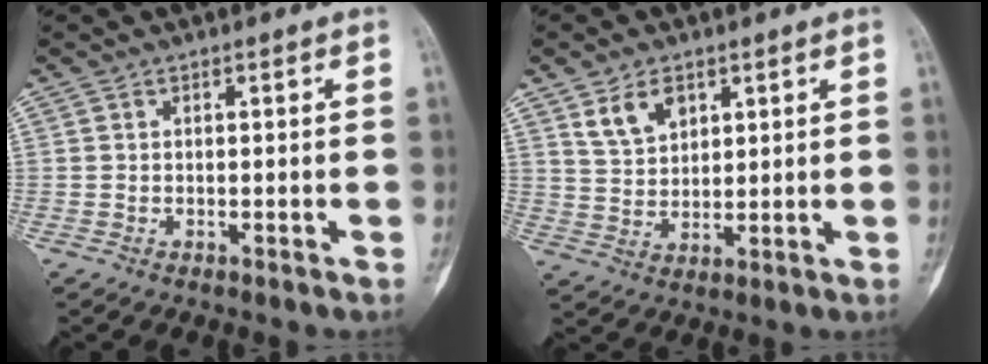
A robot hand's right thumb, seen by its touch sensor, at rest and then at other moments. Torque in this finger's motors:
{"motor_torque": [-0.07, 0.07, 0.15, -0.12, 0.10]}